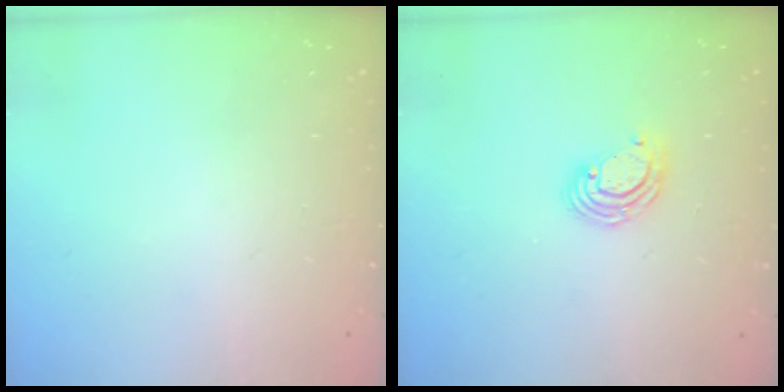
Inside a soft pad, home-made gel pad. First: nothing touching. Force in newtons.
{"total": 6.5, "press": 6.5, "slide": 0.6}